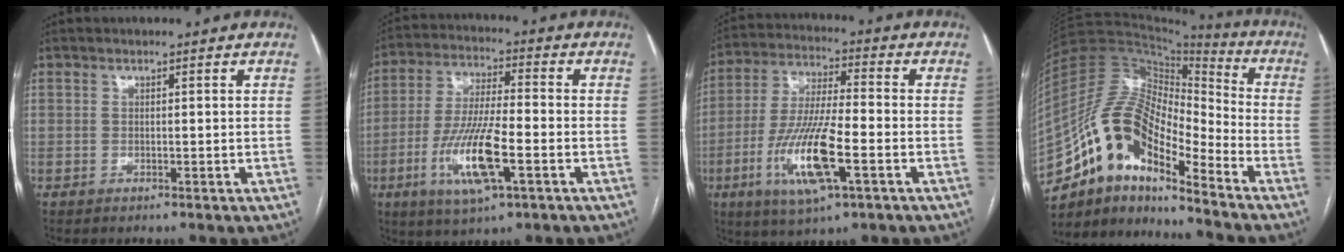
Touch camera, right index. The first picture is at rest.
{"total": 12.8, "force": [-4.4, 2.2, 11.8], "torque": [-0.239, -0.013, -0.079]}
{"total": 14.3, "force": [-5.0, 2.4, 13.2], "torque": [-0.271, -0.014, -0.088]}
{"total": 16.1, "force": [-10.8, 5.1, 10.9], "torque": [-0.201, 0.043, -0.192]}